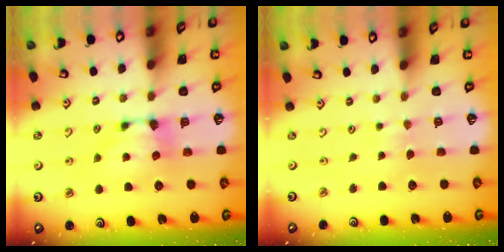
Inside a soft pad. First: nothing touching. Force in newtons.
{"total": 3.8, "press": 3.8, "slide": 0.2}